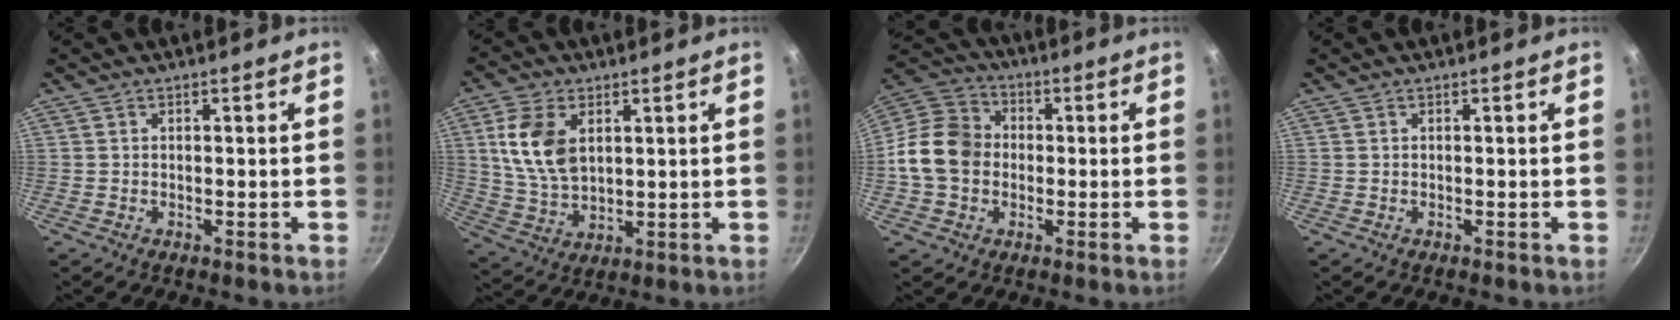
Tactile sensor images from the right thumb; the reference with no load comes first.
{"total": 11.1, "force": [3.3, 6.9, 8.0], "torque": [-0.146, -0.019, 0.070]}
{"total": 12.7, "force": [-1.1, 10.4, 7.1], "torque": [-0.103, 0.024, -0.040]}
{"total": 0.0}